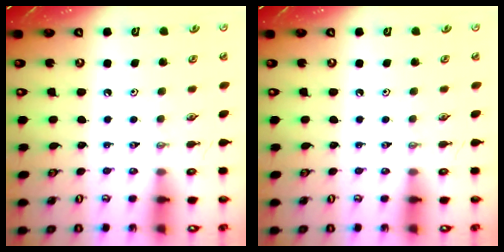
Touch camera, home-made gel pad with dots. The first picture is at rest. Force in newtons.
{"total": 0.0}